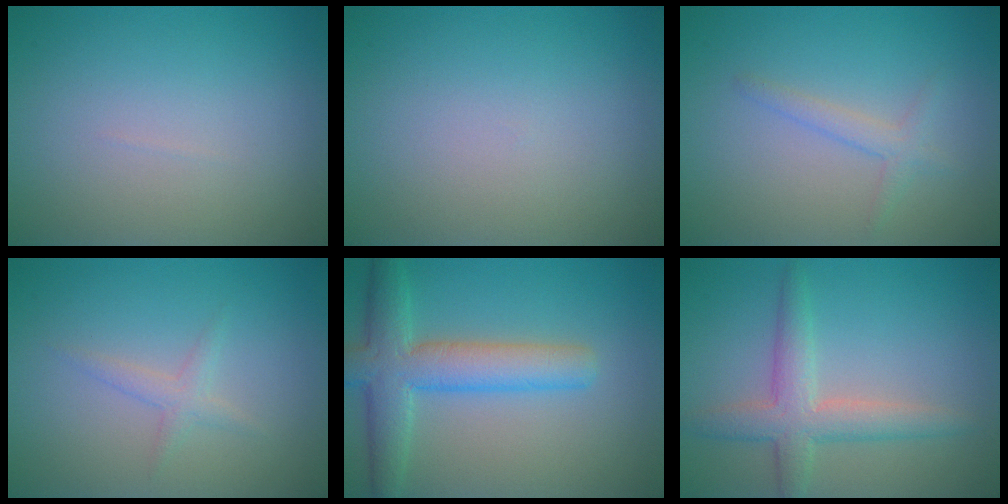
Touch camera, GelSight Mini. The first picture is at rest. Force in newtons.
{"total": 0.0}
{"total": 1.6, "press": 1.6, "slide": 0.1}
{"total": 1.3, "press": 1.3, "slide": 0.1}
{"total": 6.0, "press": 6.0, "slide": 0.3}
{"total": 3.9, "press": 3.9, "slide": 0.1}